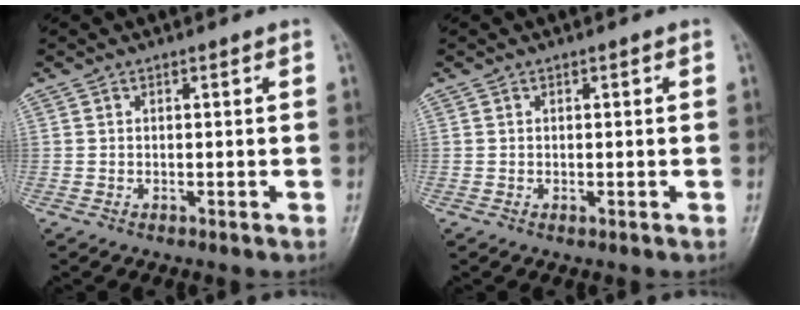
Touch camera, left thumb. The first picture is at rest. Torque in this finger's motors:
{"motor_torque": [-0.01, 0.01, 0.00, 0.01, 0.00]}